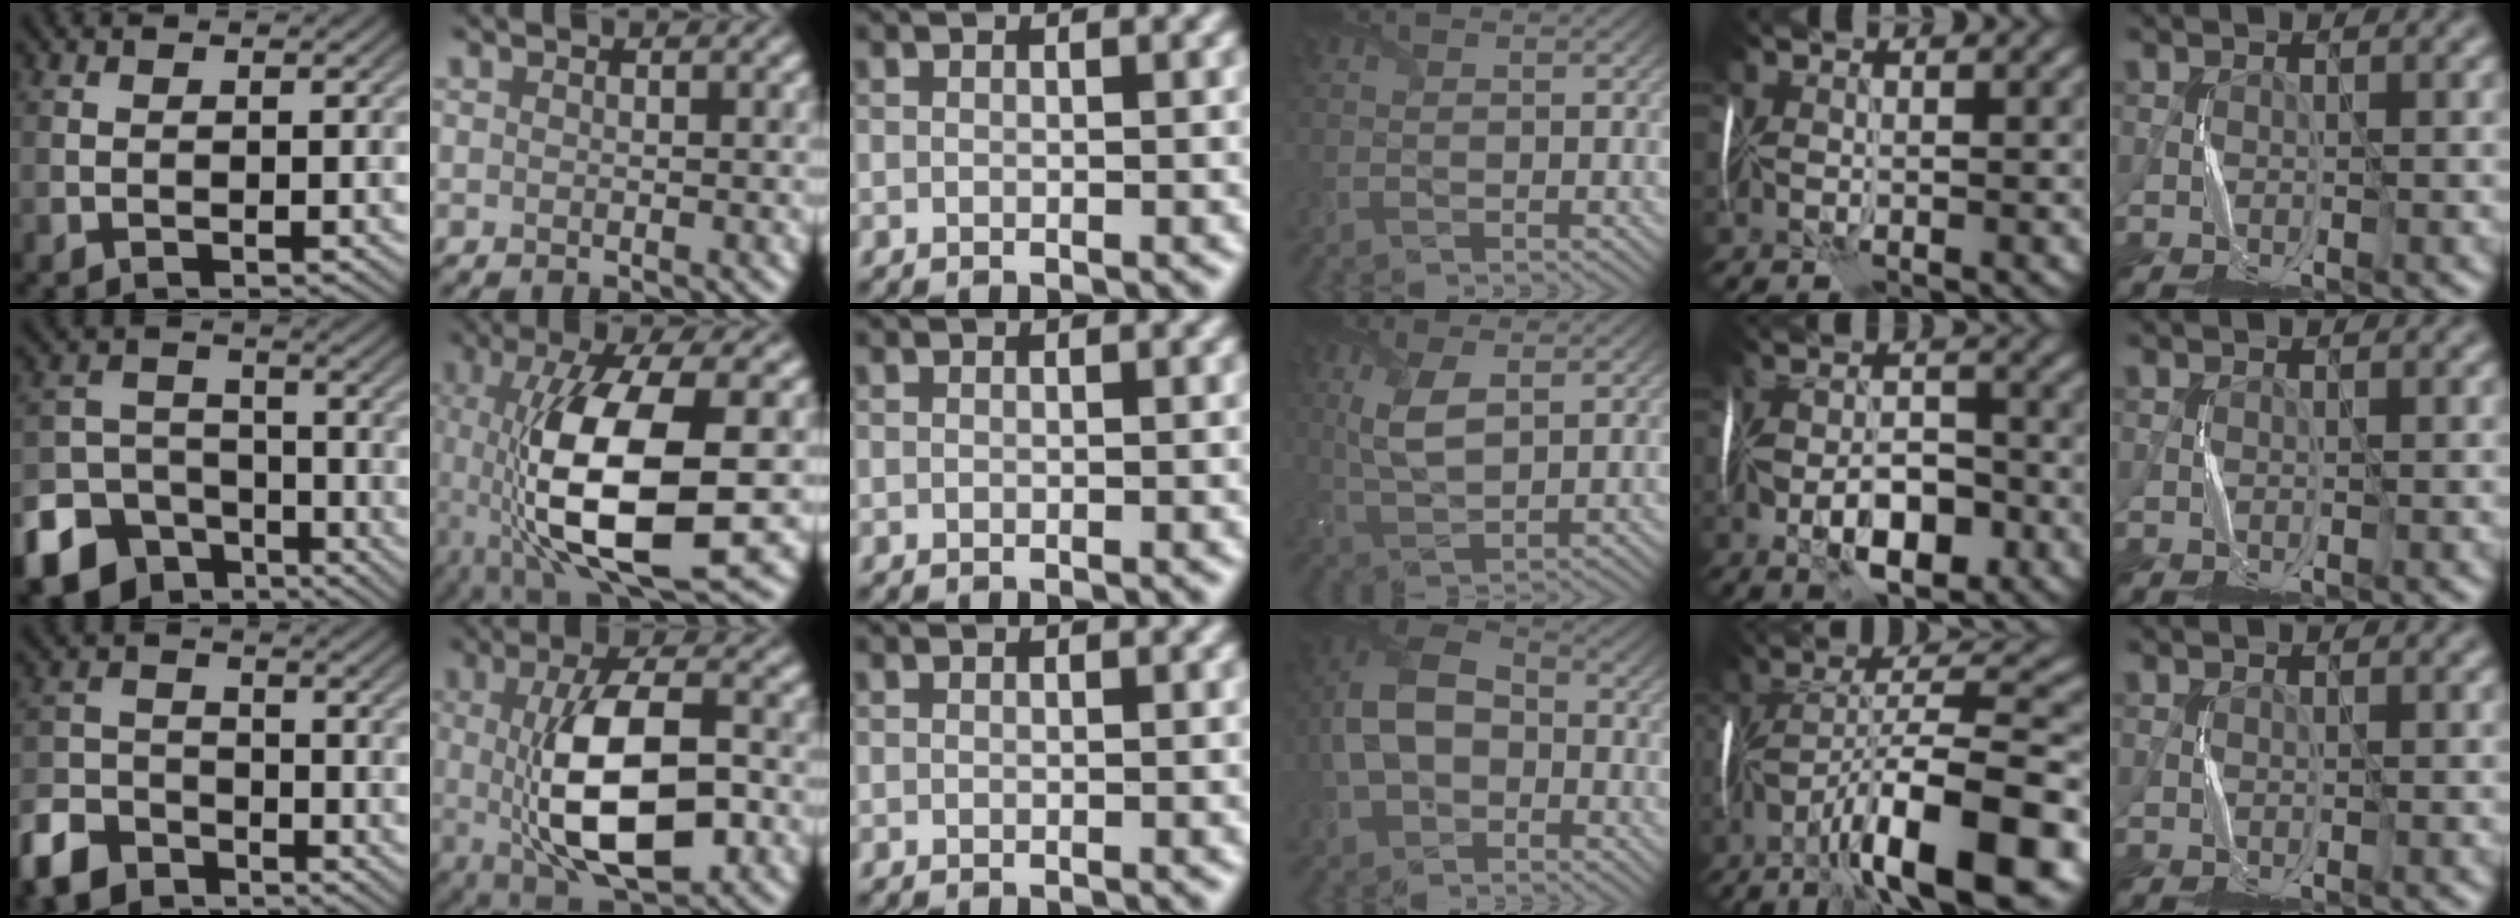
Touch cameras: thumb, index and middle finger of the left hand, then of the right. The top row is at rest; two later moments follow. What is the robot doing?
{"motion": "fold", "object": "plastic wrap"}